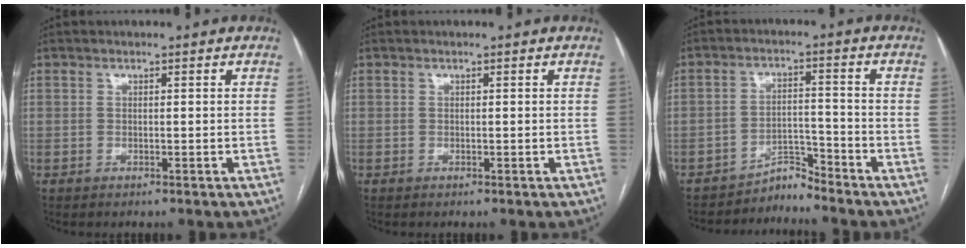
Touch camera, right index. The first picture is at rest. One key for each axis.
{"total": 0.0}
{"total": 3.6, "fx": -3.5, "fy": 0.1, "fz": -0.8, "tx": 0.025, "ty": 0.009, "tz": -0.056}